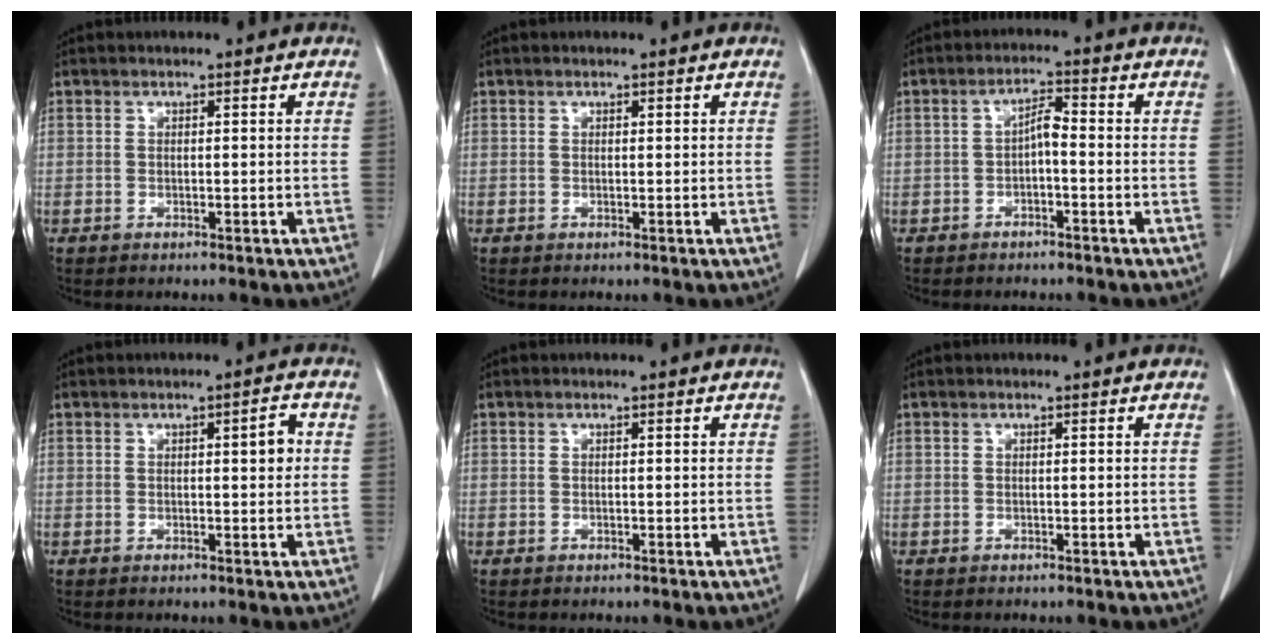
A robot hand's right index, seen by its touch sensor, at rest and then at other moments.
{"total": 0.0}
{"total": 3.0, "force": [-0.8, 0.8, 2.7], "torque": [-0.047, 0.010, -0.012]}
{"total": 2.6, "force": [0.5, 0.6, 2.5], "torque": [-0.034, 0.004, 0.006]}
{"total": 0.0}
{"total": 0.0}